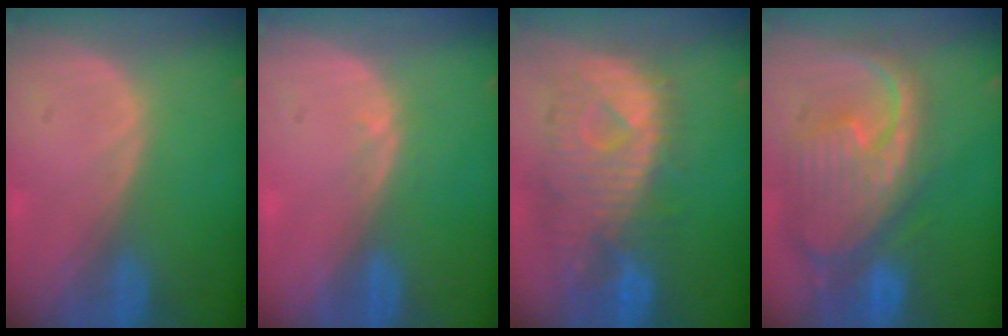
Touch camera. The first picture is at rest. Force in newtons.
{"total": 0.8, "press": 0.6, "slide": 0.6}
{"total": 10.9, "press": 9.6, "slide": 5.0}
{"total": 12.4, "press": 10.6, "slide": 6.5}